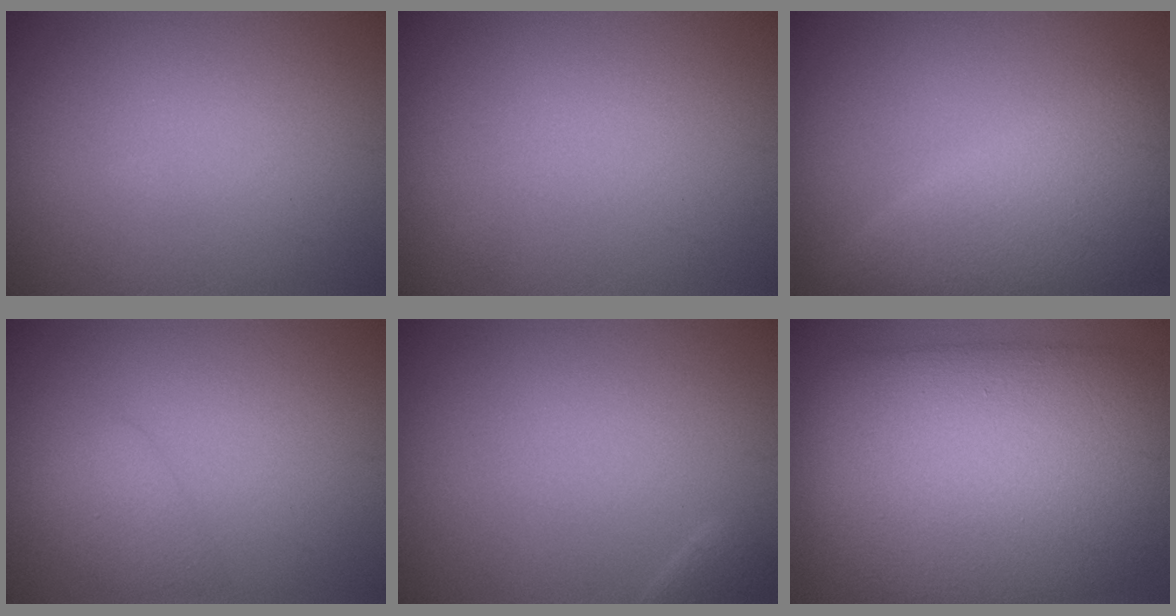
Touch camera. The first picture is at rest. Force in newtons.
{"total": 0.0}
{"total": 6.8, "press": 6.8, "slide": 0.2}
{"total": 1.8, "press": 1.8, "slide": 0.1}
{"total": 0.7, "press": 0.7, "slide": 0.1}
{"total": 13.0, "press": 13.0, "slide": 0.3}